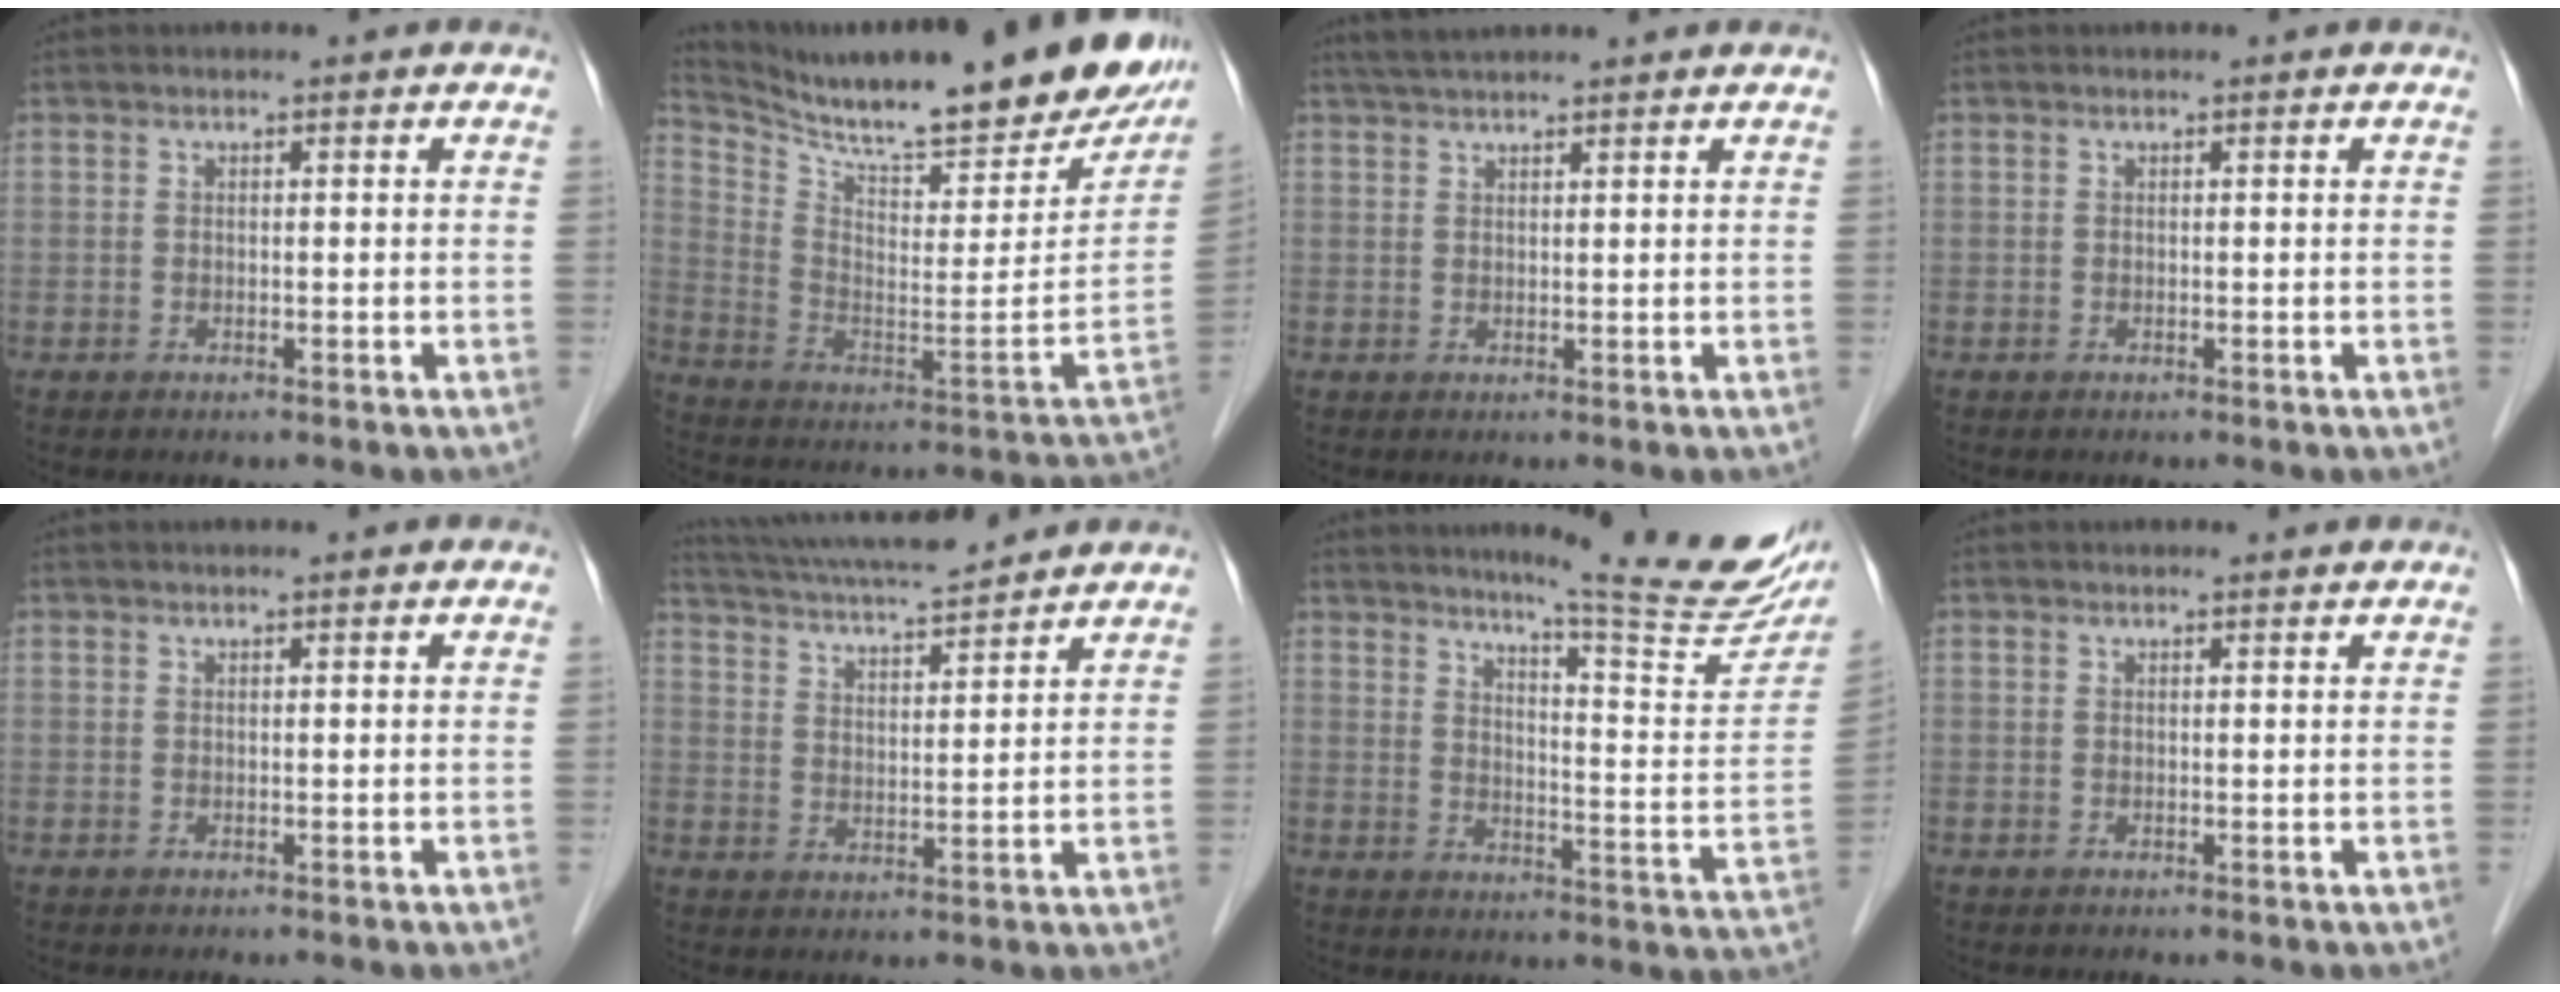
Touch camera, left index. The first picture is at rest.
{"total": 29.6, "force": [25.5, 3.9, 14.7], "torque": [-0.245, -0.087, 0.355]}
{"total": 5.0, "force": [4.5, 0.1, 2.2], "torque": [-0.034, 0.035, 0.076]}
{"total": 0.0}
{"total": 1.3, "force": [1.2, 0.0, 0.6], "torque": [-0.008, 0.016, 0.020]}
{"total": 12.7, "force": [11.7, 0.7, 4.8], "torque": [-0.096, 0.019, 0.193]}
{"total": 20.1, "force": [17.0, 0.6, 10.7], "torque": [-0.138, -0.073, 0.207]}
{"total": 1.6, "force": [1.6, 0.0, 0.2], "torque": [-0.009, 0.002, 0.019]}